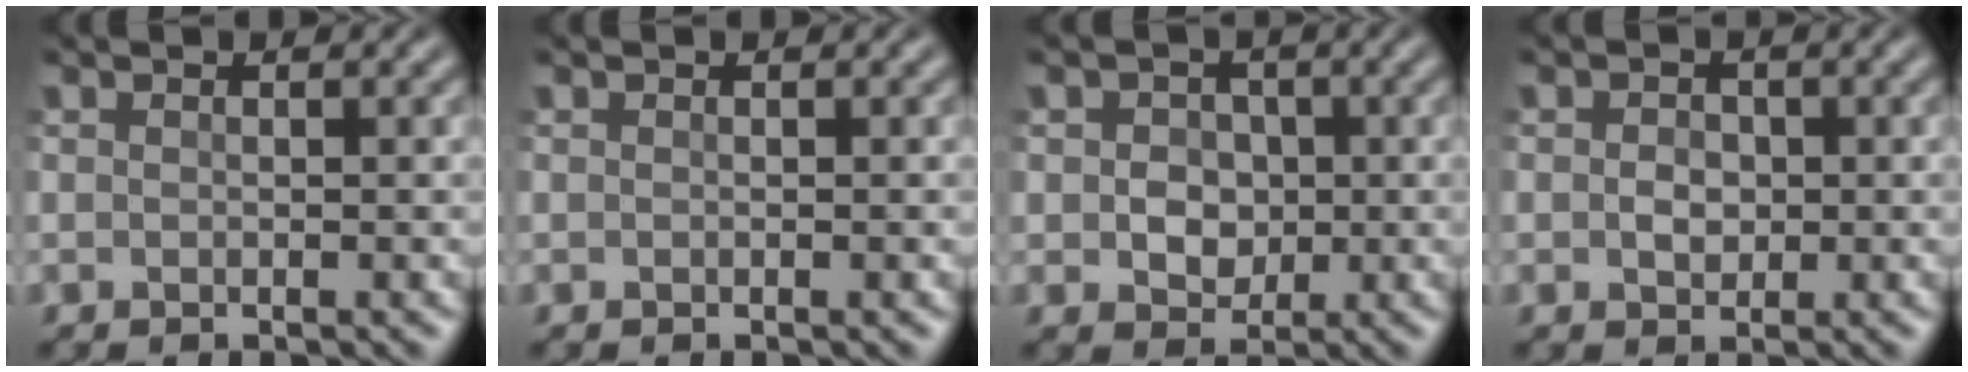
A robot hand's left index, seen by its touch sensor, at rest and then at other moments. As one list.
[{"total": 0.0}, {"total": 3.1, "force": [0.2, 2.6, 1.7], "torque": [-0.019, 0.000, -0.010]}, {"total": 1.6, "force": [0.0, 1.3, 1.0], "torque": [-0.018, -0.003, -0.002]}]